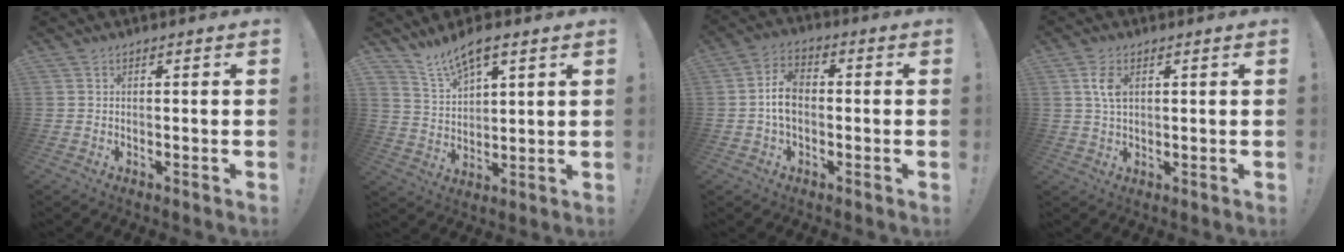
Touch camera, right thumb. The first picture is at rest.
{"total": 8.0, "force": [6.2, 2.5, 4.3], "torque": [-0.075, -0.035, 0.115]}
{"total": 7.9, "force": [-1.0, 5.2, 5.8], "torque": [-0.098, 0.012, -0.015]}
{"total": 5.4, "force": [1.6, 3.0, 4.2], "torque": [-0.076, -0.002, 0.026]}